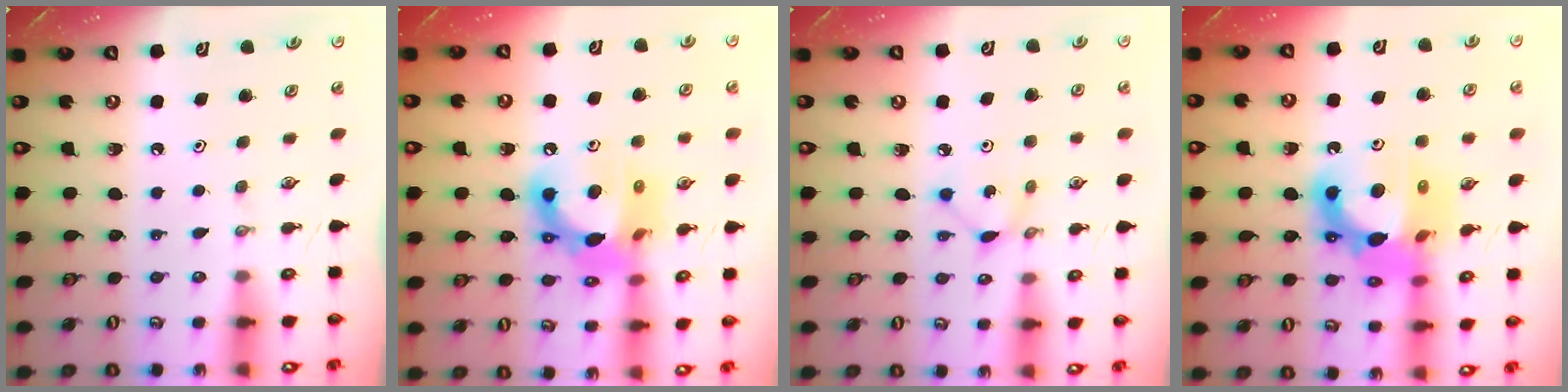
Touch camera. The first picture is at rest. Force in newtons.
{"total": 15.3, "press": 15.3, "slide": 0.9}
{"total": 1.5, "press": 1.5, "slide": 0.1}
{"total": 16.2, "press": 16.1, "slide": 1.9}